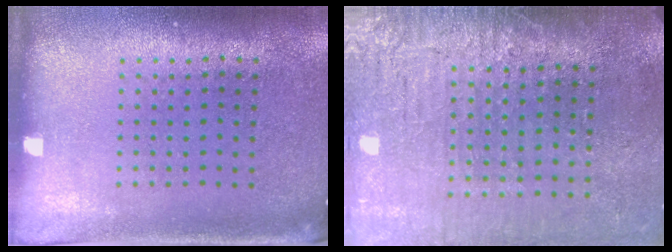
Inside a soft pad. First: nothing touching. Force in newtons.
{"total": 3.8, "press": 3.3, "slide": 1.9}